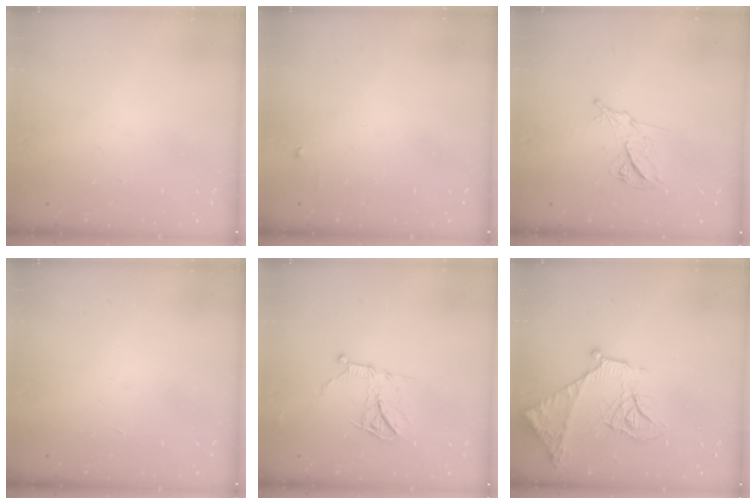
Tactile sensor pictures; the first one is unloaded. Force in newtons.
{"total": 2.5, "press": 2.5, "slide": 0.4}
{"total": 10.0, "press": 10.0, "slide": 0.1}
{"total": 1.6, "press": 1.6, "slide": 0.1}
{"total": 10.8, "press": 10.8, "slide": 0.4}
{"total": 18.2, "press": 18.2, "slide": 1.1}